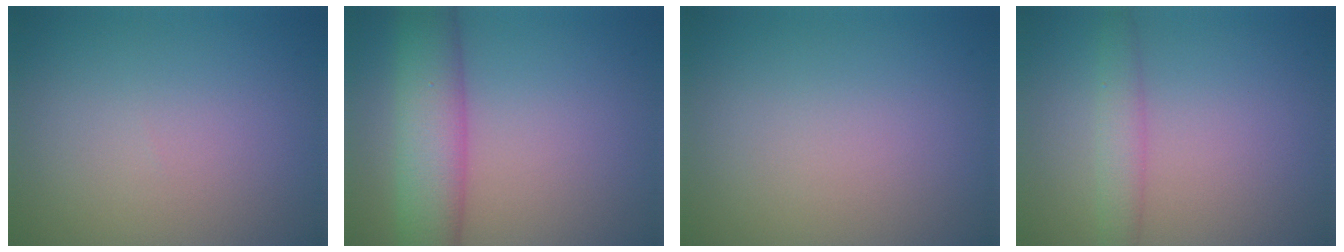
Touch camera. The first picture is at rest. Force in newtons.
{"total": 7.6, "press": 7.6, "slide": 0.1}
{"total": 0.0}
{"total": 2.6, "press": 2.6, "slide": 0.0}